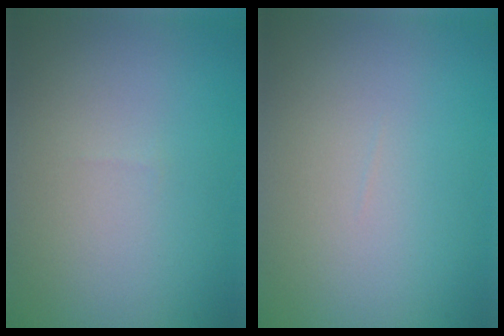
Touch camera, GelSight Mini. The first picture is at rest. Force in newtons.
{"total": 0.0}